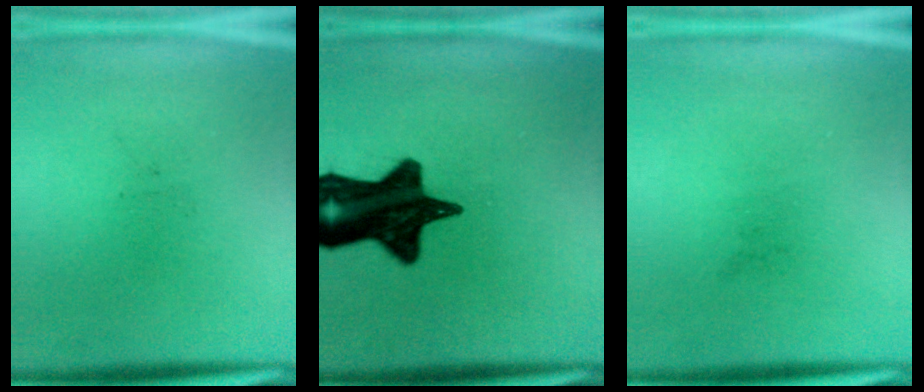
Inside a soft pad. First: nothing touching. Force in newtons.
{"total": 16.6}
{"total": 0.0}